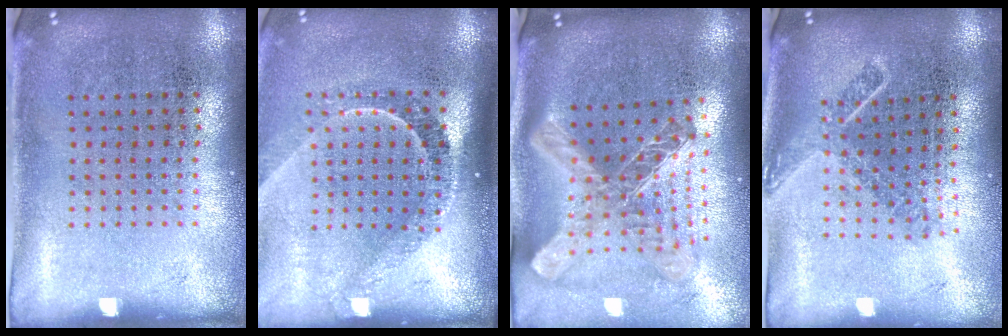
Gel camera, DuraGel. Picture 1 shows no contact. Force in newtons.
{"total": 2.2, "press": 1.5, "slide": 1.5}
{"total": 2.8, "press": 2.0, "slide": 1.9}
{"total": 1.8, "press": 1.3, "slide": 1.3}